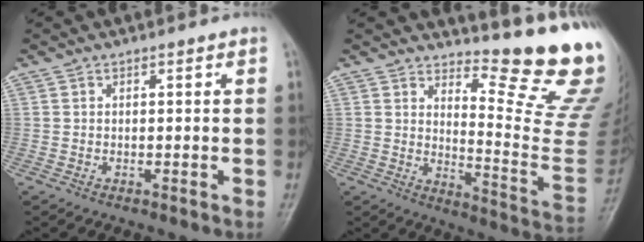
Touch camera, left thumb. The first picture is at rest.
{"total": 17.0, "force": [13.4, 2.8, 10.0], "torque": [-0.099, -0.166, 0.177]}